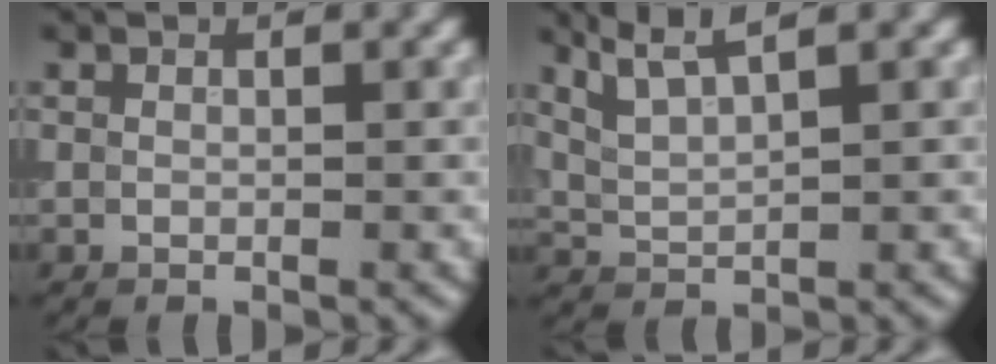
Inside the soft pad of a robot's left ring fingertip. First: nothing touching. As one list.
[{"total": 3.6, "force": [2.7, 0.7, 2.4], "torque": [-0.050, 0.011, 0.060]}]